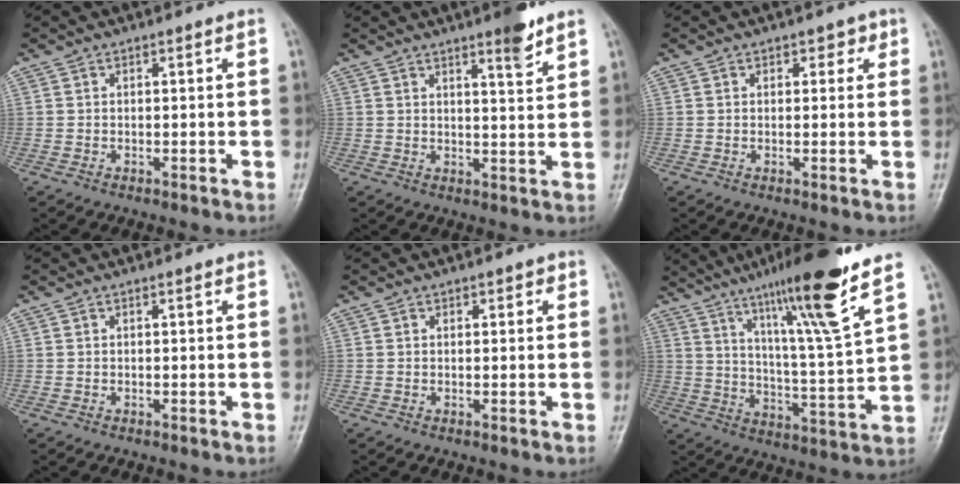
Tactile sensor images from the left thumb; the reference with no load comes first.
{"total": 5.1, "force": [3.6, 0.7, 3.6], "torque": [-0.043, -0.026, 0.051]}
{"total": 2.3, "force": [1.0, 1.7, 1.2], "torque": [0.009, -0.001, 0.008]}
{"total": 0.0}
{"total": 1.3, "force": [0.6, 0.9, 0.7], "torque": [0.002, 0.000, 0.005]}
{"total": 18.1, "force": [11.5, 0.7, 14.0], "torque": [-0.221, -0.055, 0.188]}